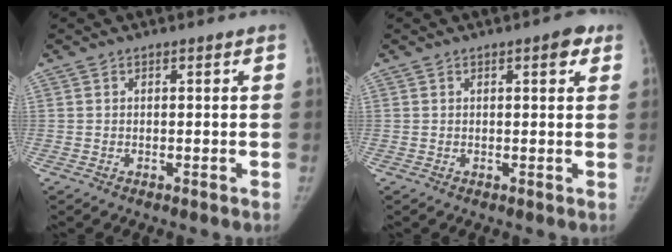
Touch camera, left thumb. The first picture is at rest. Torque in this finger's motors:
{"motor_torque": [0.01, -0.77, 0.68, -0.30, 0.04]}